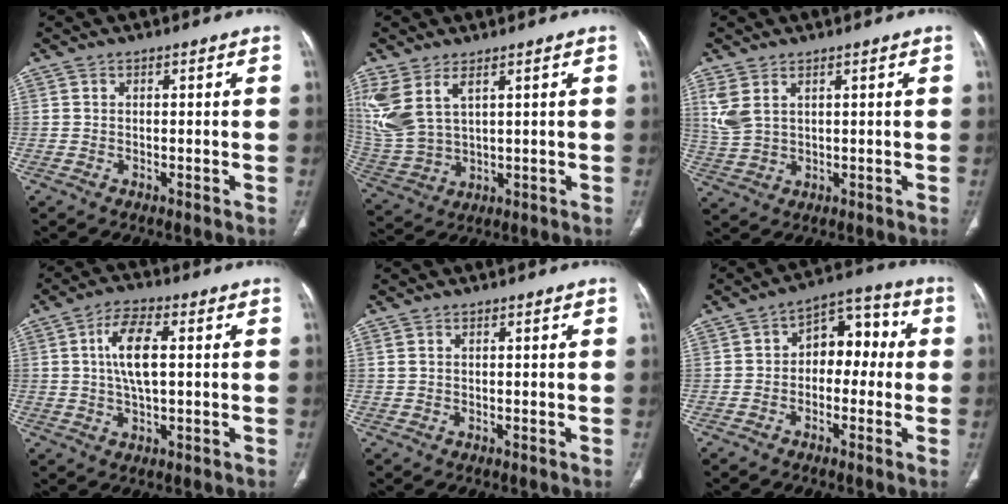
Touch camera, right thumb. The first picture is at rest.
{"total": 11.3, "force": [5.1, 5.8, 8.2], "torque": [-0.200, -0.011, 0.123]}
{"total": 5.3, "force": [2.5, 2.9, 3.7], "torque": [-0.092, -0.003, 0.064]}
{"total": 8.4, "force": [1.3, 3.4, 7.5], "torque": [-0.147, 0.005, 0.021]}
{"total": 0.7, "force": [0.5, 0.3, 0.5], "torque": [-0.012, 0.010, 0.014]}
{"total": 9.5, "force": [0.0, 6.4, 7.0], "torque": [-0.058, 0.040, -0.014]}